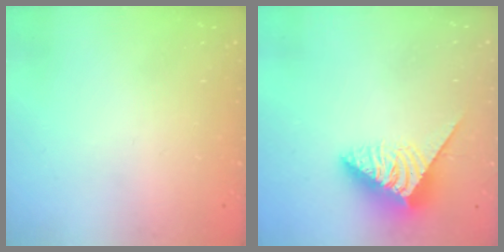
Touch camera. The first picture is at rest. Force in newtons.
{"total": 9.2, "press": 9.2, "slide": 0.5}